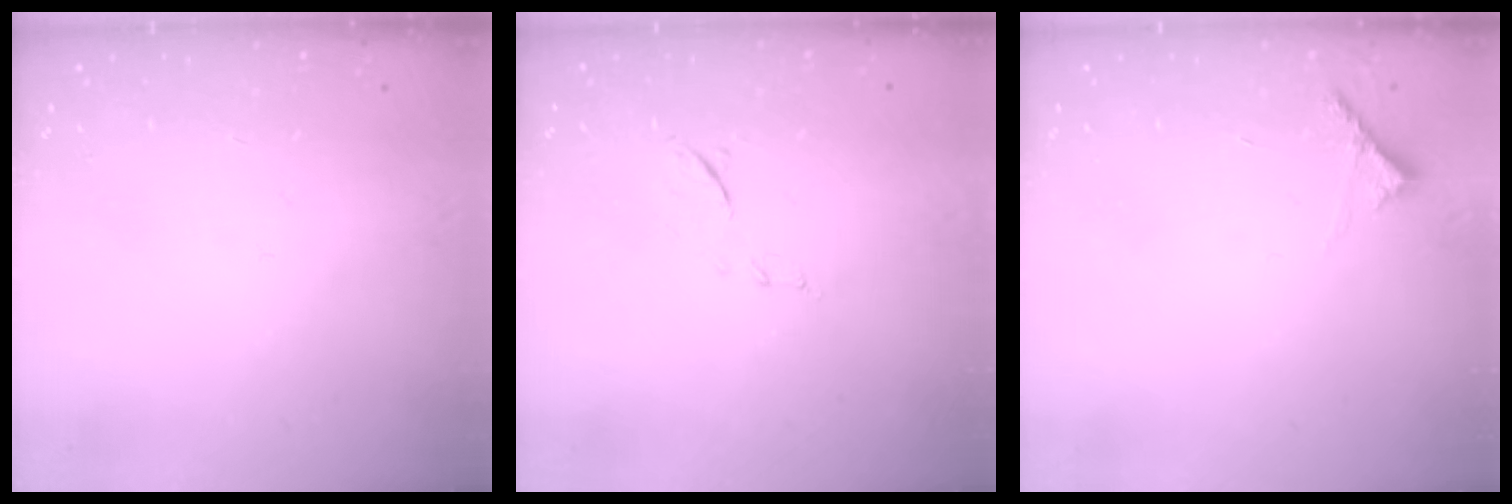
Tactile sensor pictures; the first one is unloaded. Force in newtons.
{"total": 7.9, "press": 7.9, "slide": 0.7}
{"total": 5.4, "press": 5.4, "slide": 0.4}